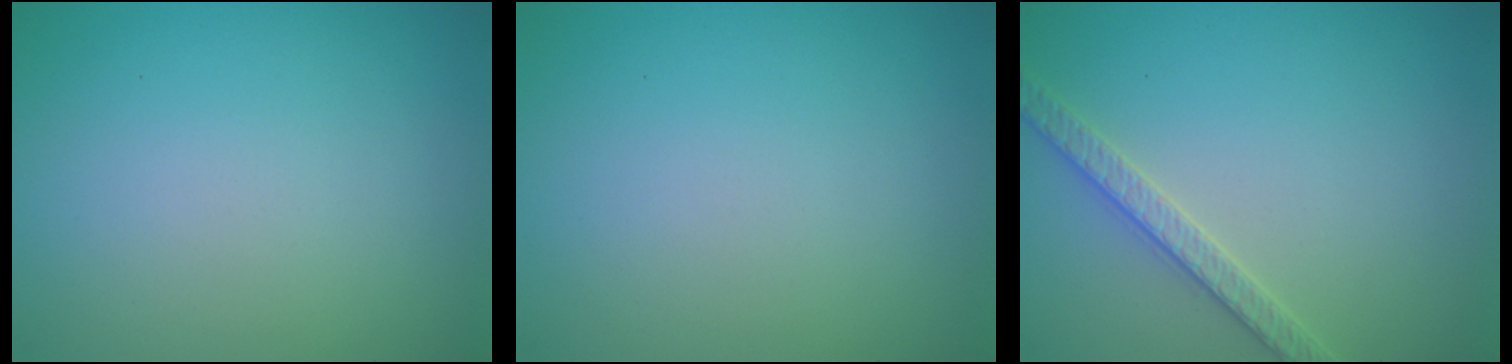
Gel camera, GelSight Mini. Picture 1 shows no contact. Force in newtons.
{"total": 0.0}
{"total": 2.6, "press": 2.6, "slide": 0.5}